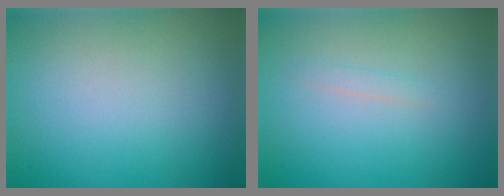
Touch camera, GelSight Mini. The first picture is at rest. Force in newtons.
{"total": 0.7, "press": 0.7, "slide": 0.1}